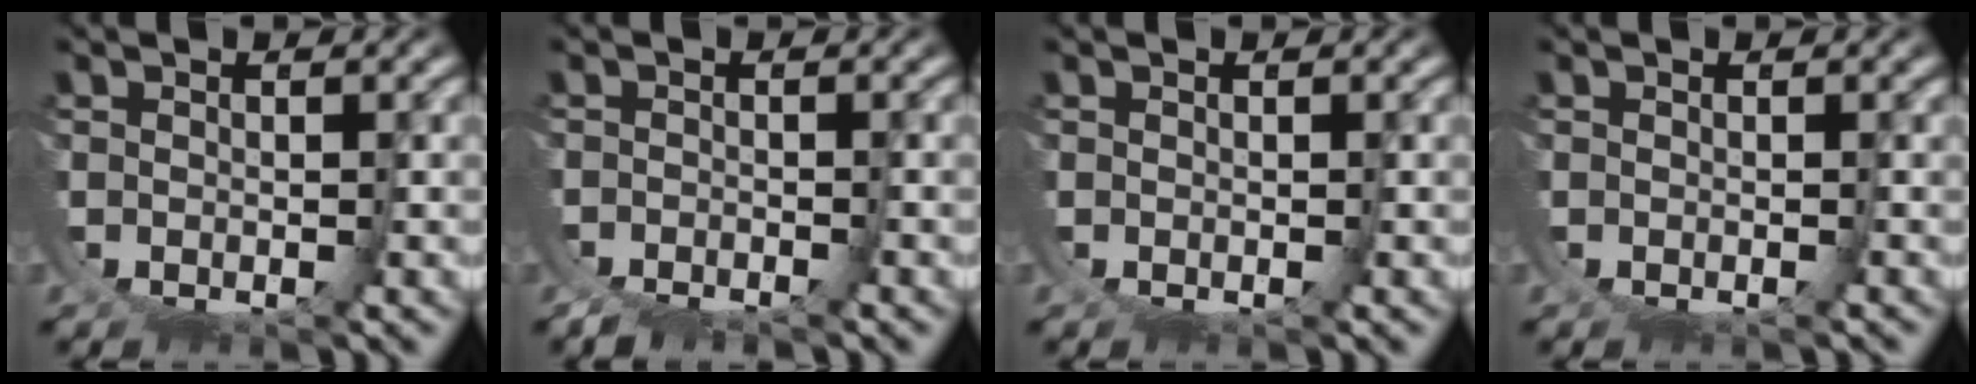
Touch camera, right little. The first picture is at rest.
{"total": 4.7, "force": [-2.9, -3.5, -1.0], "torque": [0.050, -0.003, -0.040]}
{"total": 0.0}
{"total": 0.0}